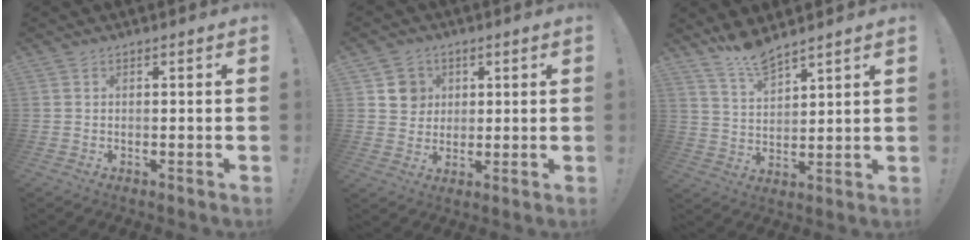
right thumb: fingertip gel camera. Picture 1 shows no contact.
{"total": 6.9, "force": [2.6, 6.3, 0.8], "torque": [0.009, -0.019, 0.050]}
{"total": 8.4, "force": [7.6, 1.9, 3.1], "torque": [-0.059, -0.051, 0.142]}